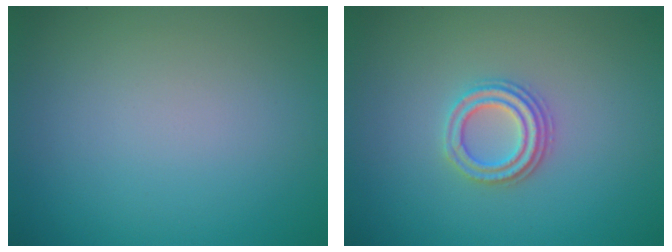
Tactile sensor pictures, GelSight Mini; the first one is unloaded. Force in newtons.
{"total": 2.7, "press": 2.5, "slide": 1.2}